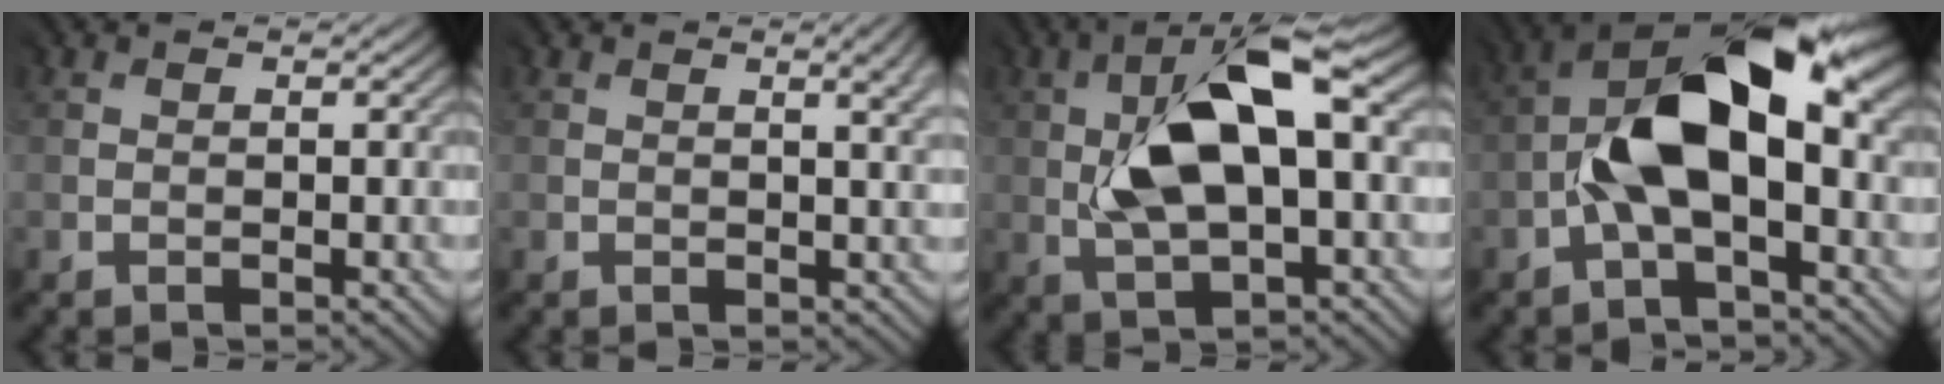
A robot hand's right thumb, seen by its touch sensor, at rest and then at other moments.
{"total": 3.8, "force": [0.7, 1.5, 3.4], "torque": [-0.022, 0.009, 0.005]}
{"total": 10.7, "force": [1.5, 4.6, 9.6], "torque": [-0.188, 0.014, 0.027]}
{"total": 11.6, "force": [-0.7, 5.5, 10.2], "torque": [-0.182, 0.026, -0.024]}